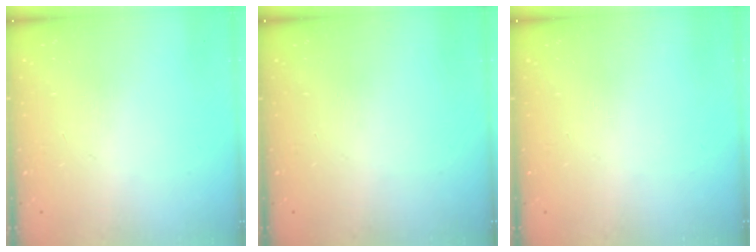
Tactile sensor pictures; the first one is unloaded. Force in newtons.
{"total": 0.0}
{"total": 0.0}